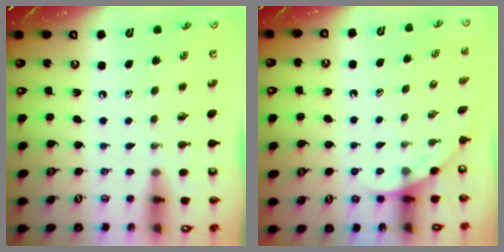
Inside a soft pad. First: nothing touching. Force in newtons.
{"total": 2.2, "press": 2.2, "slide": 0.0}